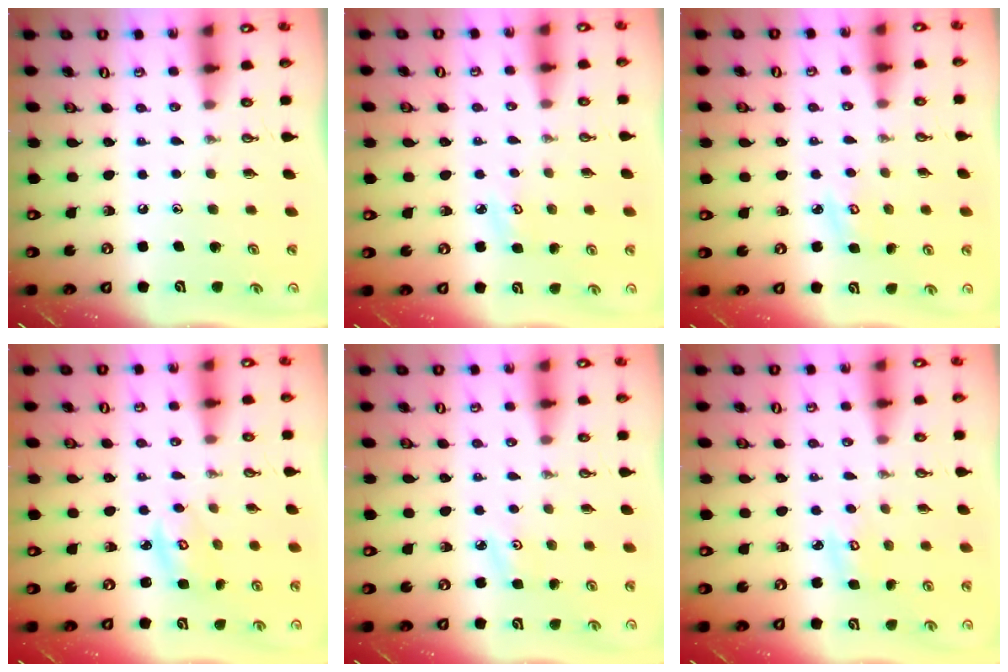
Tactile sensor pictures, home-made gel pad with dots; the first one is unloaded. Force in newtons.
{"total": 3.5, "press": 3.5, "slide": 0.4}
{"total": 3.9, "press": 3.8, "slide": 0.5}
{"total": 4.4, "press": 4.3, "slide": 0.5}
{"total": 3.0, "press": 3.0, "slide": 0.4}
{"total": 2.9, "press": 2.9, "slide": 0.2}